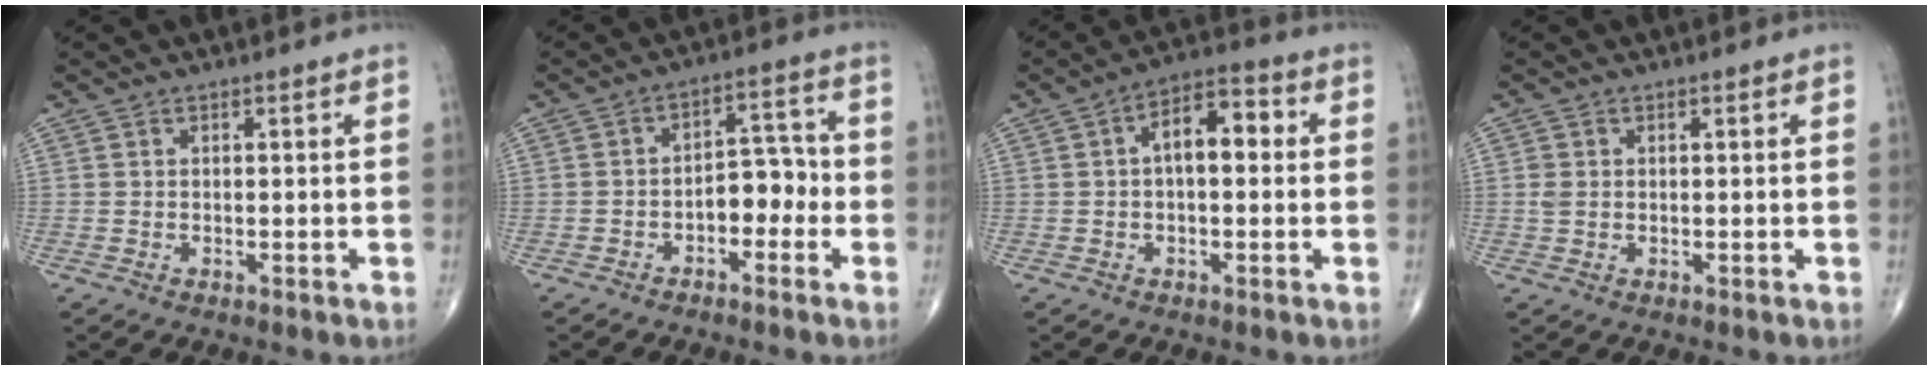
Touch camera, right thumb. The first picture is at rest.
{"total": 6.5, "force": [-2.2, 4.0, 4.6], "torque": [-0.038, 0.038, -0.043]}
{"total": 8.2, "force": [0.8, 4.3, 7.0], "torque": [-0.093, 0.029, 0.002]}
{"total": 1.5, "force": [0.0, 1.2, 0.9], "torque": [-0.021, 0.002, 0.003]}